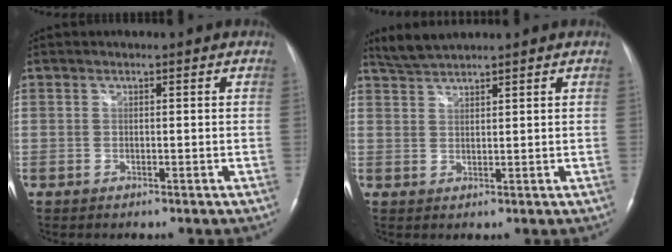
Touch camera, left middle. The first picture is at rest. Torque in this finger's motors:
{"motor_torque": [0.24, -0.01, -0.14, 0.01]}